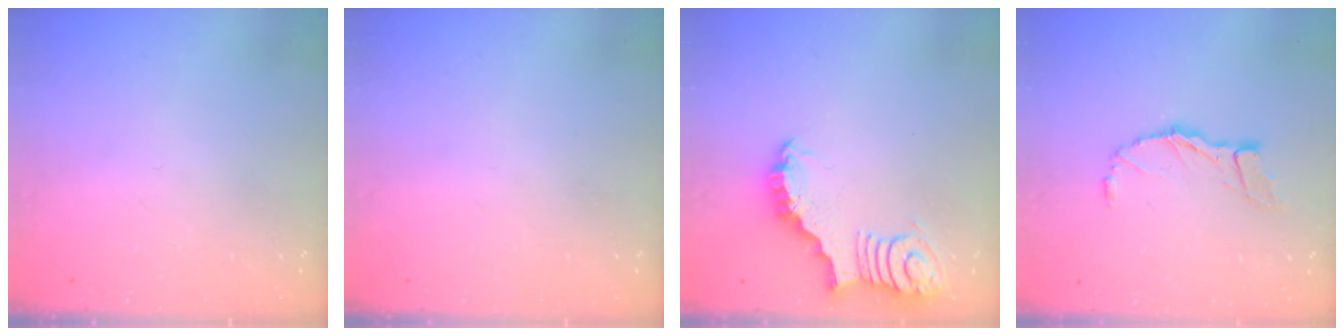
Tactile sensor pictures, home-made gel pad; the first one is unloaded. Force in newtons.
{"total": 0.0}
{"total": 3.0, "press": 3.0, "slide": 0.2}
{"total": 8.1, "press": 8.0, "slide": 1.0}